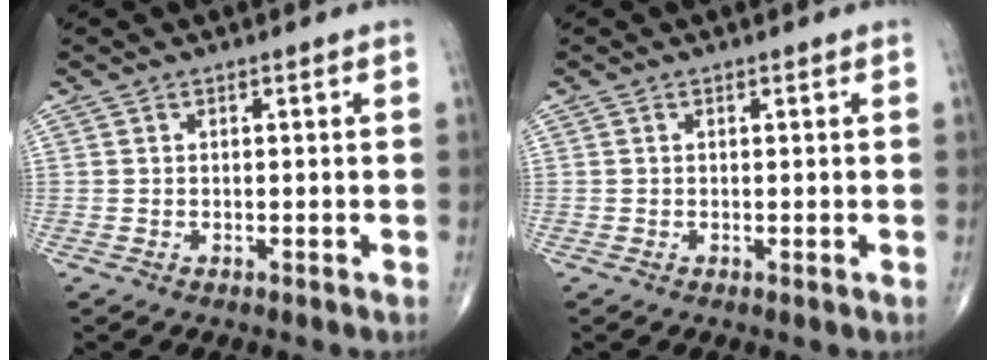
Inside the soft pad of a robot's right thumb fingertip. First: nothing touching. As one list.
[{"total": 0.0}]